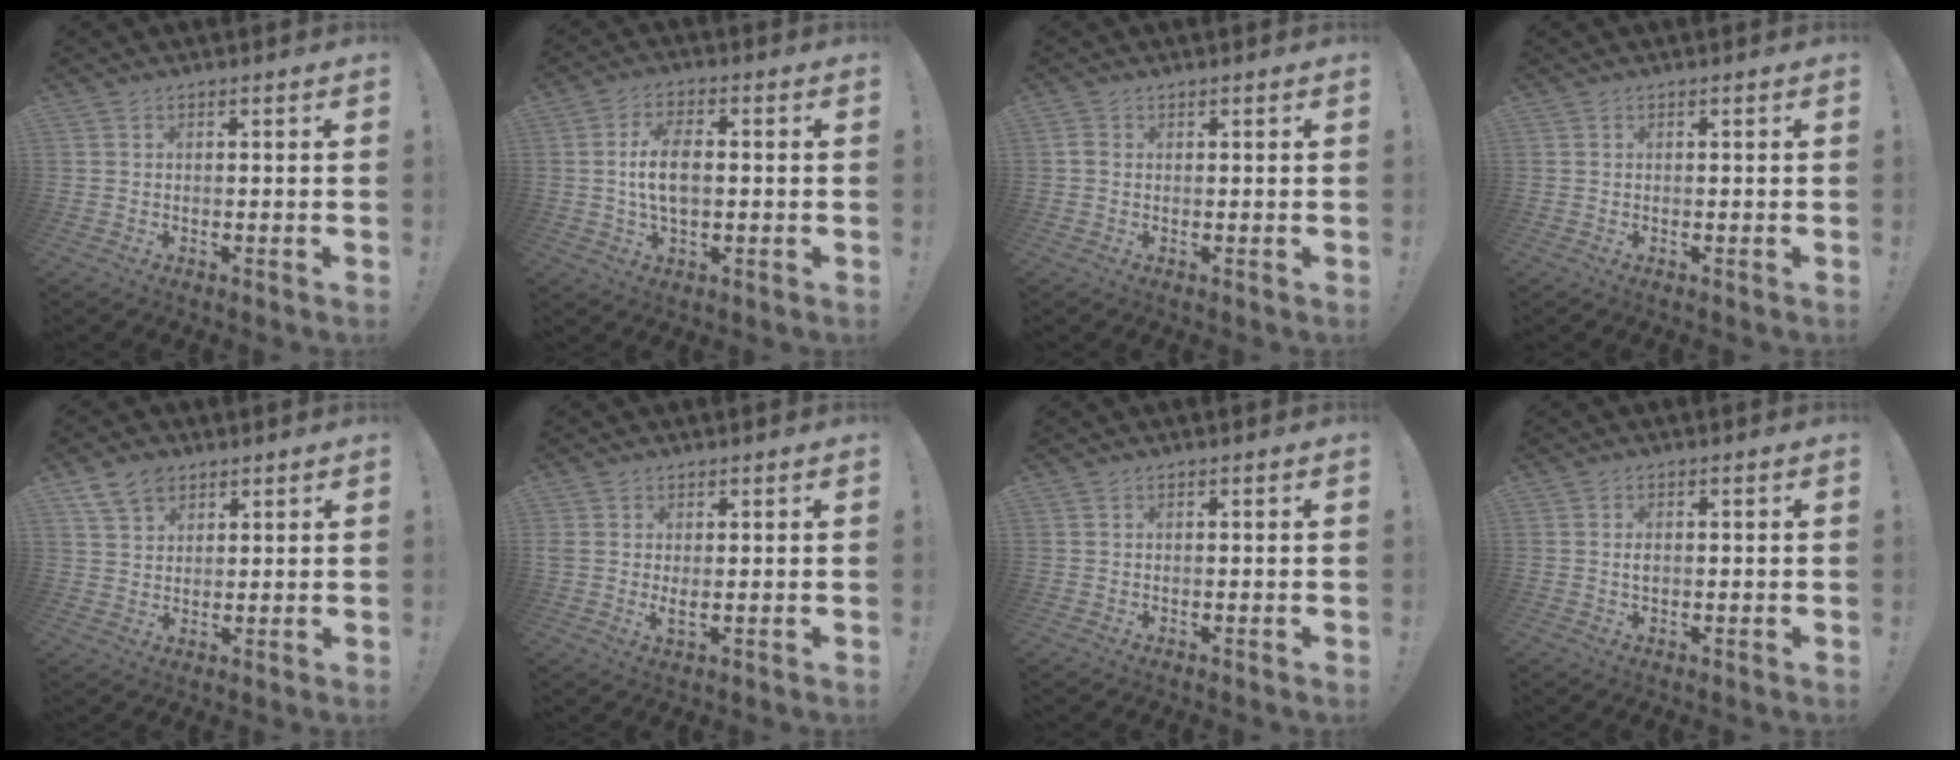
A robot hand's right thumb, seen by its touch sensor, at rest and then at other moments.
{"total": 9.1, "force": [0.0, 4.7, 7.8], "torque": [-0.139, -0.001, -0.001]}
{"total": 1.1, "force": [0.4, 0.8, 0.7], "torque": [-0.010, 0.003, 0.006]}
{"total": 0.0}
{"total": 7.7, "force": [5.0, 5.1, 2.8], "torque": [-0.052, -0.017, 0.098]}
{"total": 3.0, "force": [1.2, 0.8, 2.7], "torque": [-0.030, -0.017, 0.020]}
{"total": 0.0}
{"total": 1.5, "force": [0.1, 0.9, 1.2], "torque": [-0.018, 0.002, -0.001]}